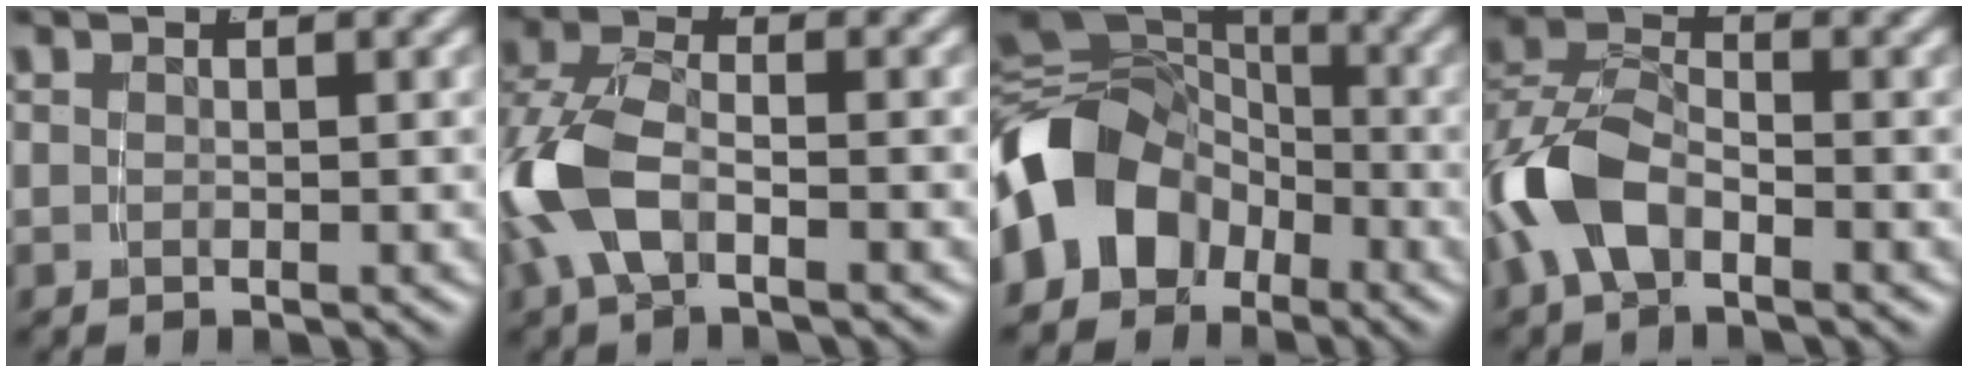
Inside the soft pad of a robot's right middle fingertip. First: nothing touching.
{"total": 4.9, "force": [-1.5, 2.6, 3.8], "torque": [-0.109, -0.013, -0.017]}
{"total": 10.0, "force": [-2.5, 8.0, 5.3], "torque": [-0.115, -0.017, -0.042]}
{"total": 4.7, "force": [-1.9, 2.8, 3.3], "torque": [-0.083, -0.006, -0.033]}